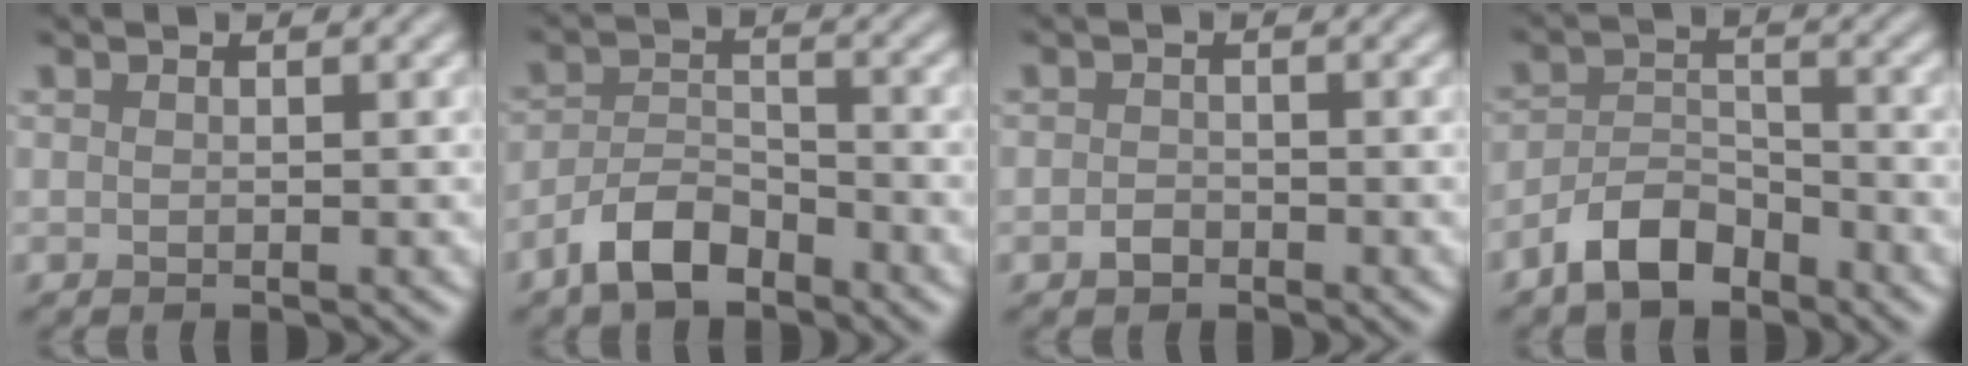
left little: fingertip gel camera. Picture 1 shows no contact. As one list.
[{"total": 4.2, "force": [-3.2, 1.8, 2.2], "torque": [-0.038, 0.004, -0.067]}, {"total": 1.2, "force": [-0.8, 0.8, 0.5], "torque": [-0.005, 0.000, -0.021]}, {"total": 4.2, "force": [-3.2, 1.8, 2.0], "torque": [-0.032, 0.006, -0.068]}]